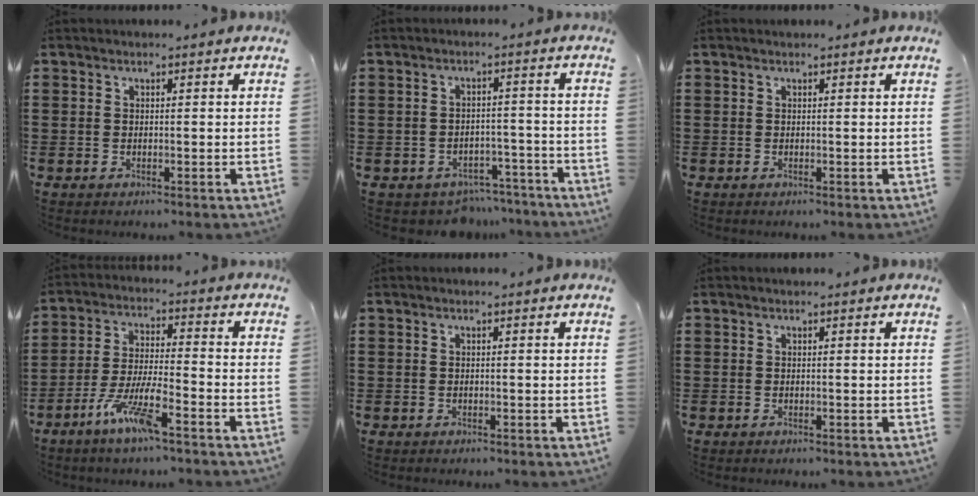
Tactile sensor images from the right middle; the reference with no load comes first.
{"total": 3.9, "force": [-3.8, 1.0, 0.1], "torque": [-0.008, 0.005, -0.080]}
{"total": 0.0}
{"total": 7.9, "force": [-5.2, 1.1, 5.8], "torque": [-0.123, -0.005, -0.098]}
{"total": 0.0}
{"total": 0.0}